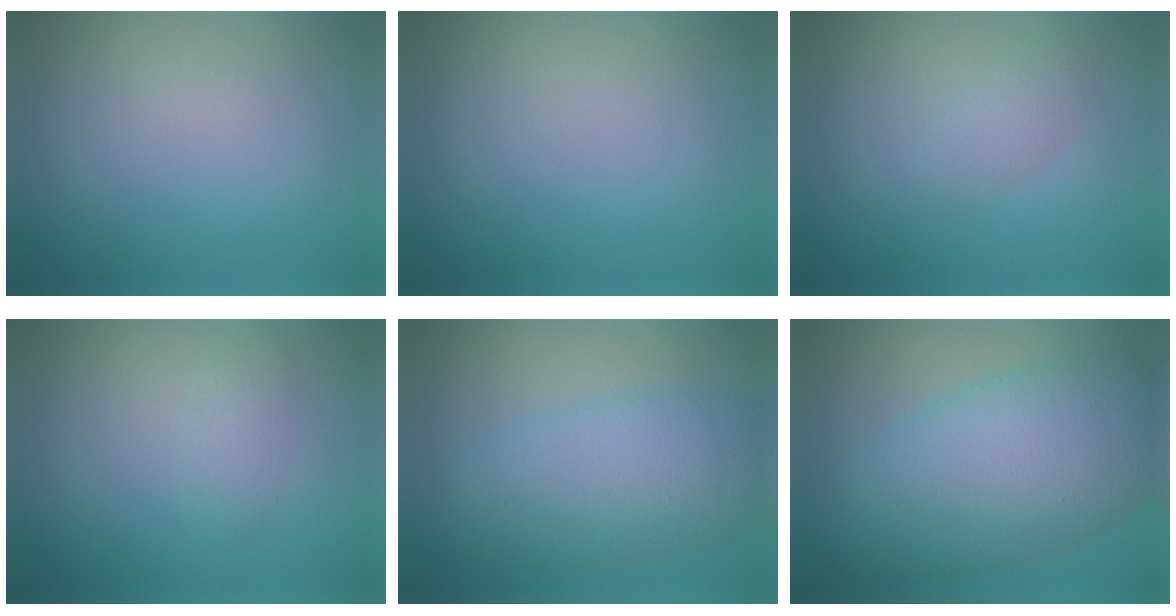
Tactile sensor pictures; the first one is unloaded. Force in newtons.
{"total": 0.5, "press": 0.5, "slide": 0.1}
{"total": 1.3, "press": 1.3, "slide": 0.0}
{"total": 1.5, "press": 1.5, "slide": 0.1}
{"total": 7.5, "press": 7.5, "slide": 0.0}
{"total": 11.2, "press": 11.2, "slide": 0.3}